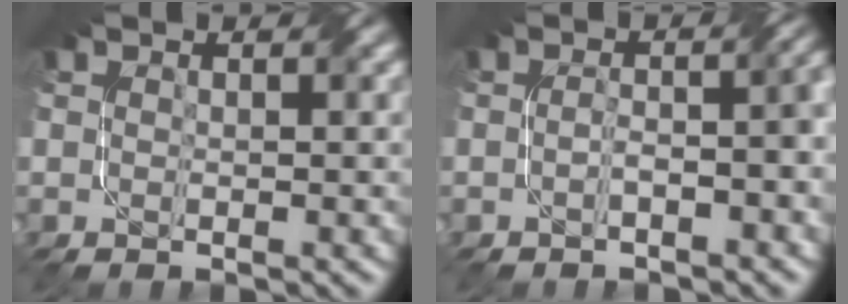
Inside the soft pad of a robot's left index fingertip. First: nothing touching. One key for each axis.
{"total": 3.4, "fx": -0.9, "fy": 1.2, "fz": 3.1, "tx": -0.032, "ty": 0.011, "tz": -0.017}